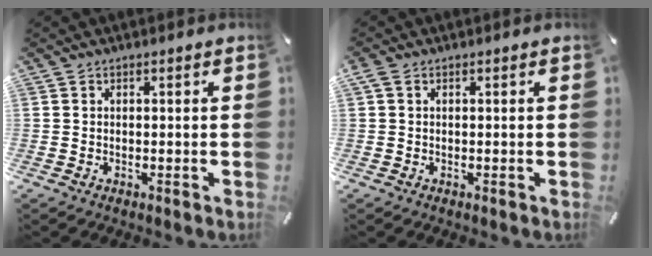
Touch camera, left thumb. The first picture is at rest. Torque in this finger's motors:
{"motor_torque": [0.76, 0.66, 0.57, -0.21, 0.08]}